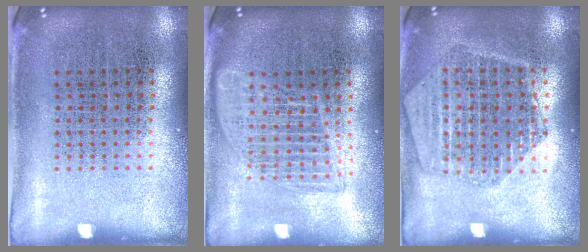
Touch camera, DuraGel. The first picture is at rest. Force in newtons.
{"total": 1.6, "press": 1.5, "slide": 0.8}
{"total": 1.7, "press": 1.6, "slide": 0.5}